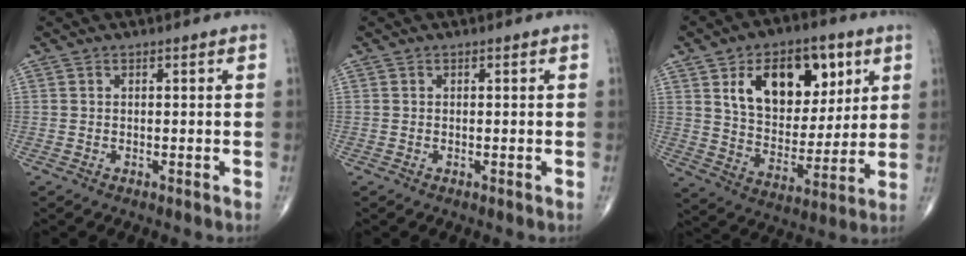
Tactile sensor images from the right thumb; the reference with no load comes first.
{"total": 0.0}
{"total": 19.4, "force": [7.7, 11.9, 13.4], "torque": [-0.154, -0.026, 0.132]}